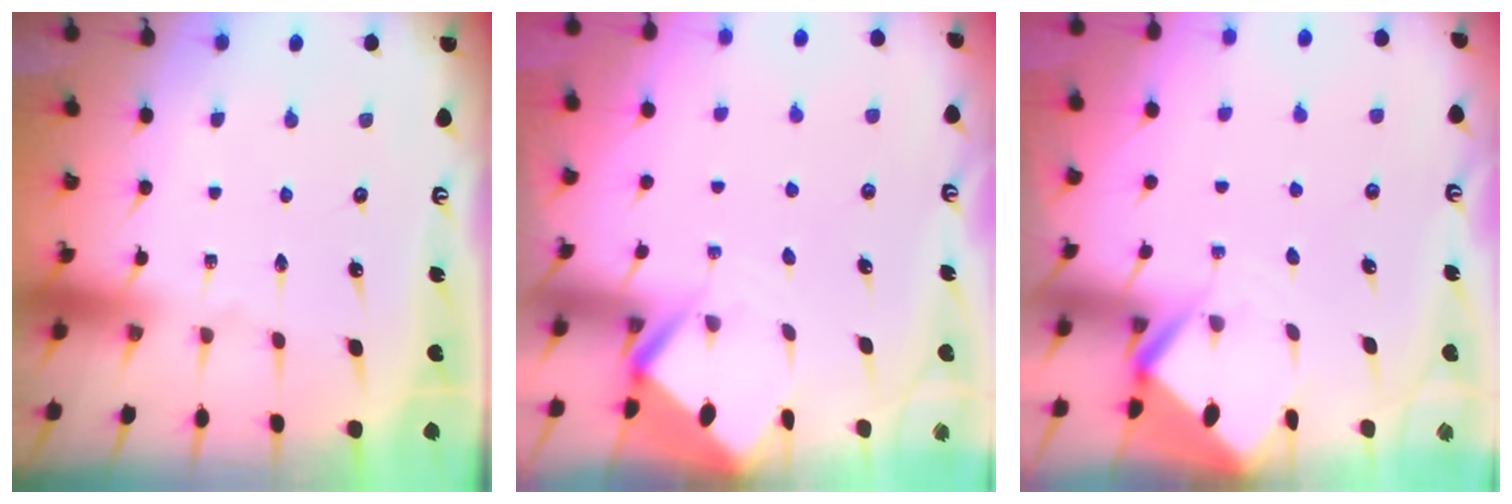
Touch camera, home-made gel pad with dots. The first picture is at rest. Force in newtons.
{"total": 3.7, "press": 3.7, "slide": 0.3}
{"total": 3.9, "press": 3.9, "slide": 0.4}